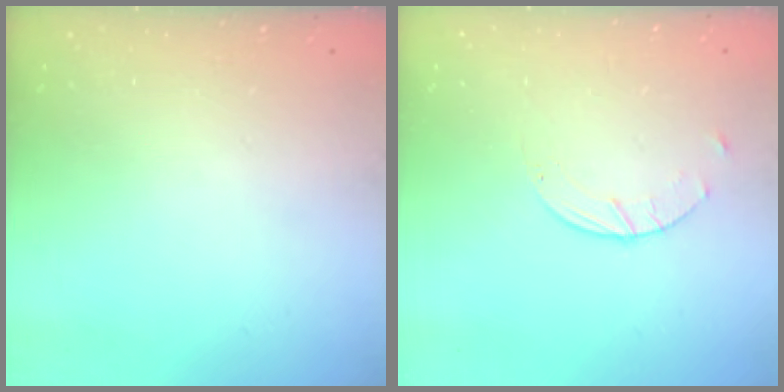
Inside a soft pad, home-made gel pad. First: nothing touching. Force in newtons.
{"total": 2.0, "press": 2.0, "slide": 0.3}